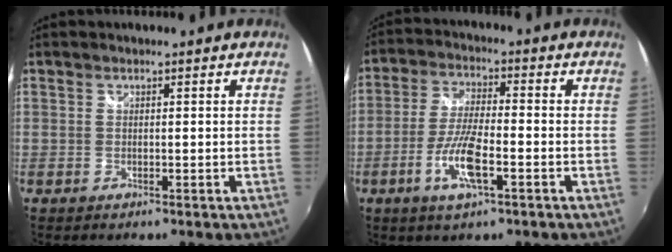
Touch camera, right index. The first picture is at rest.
{"total": 8.9, "force": [-3.5, 2.0, 8.0], "torque": [-0.165, -0.005, -0.070]}